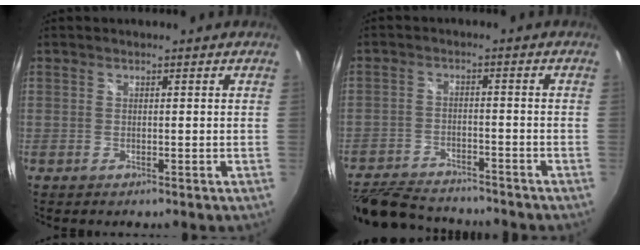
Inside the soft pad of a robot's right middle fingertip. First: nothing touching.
{"total": 15.5, "force": [-13.7, 4.6, 5.9], "torque": [-0.146, -0.013, -0.219]}